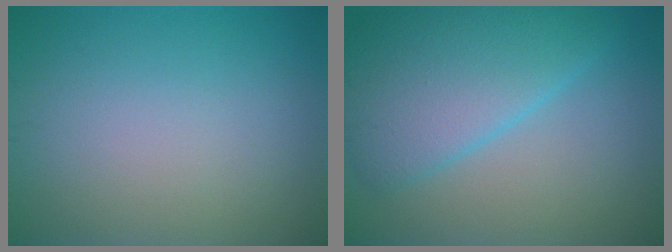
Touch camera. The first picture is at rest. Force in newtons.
{"total": 6.8, "press": 6.8, "slide": 0.2}